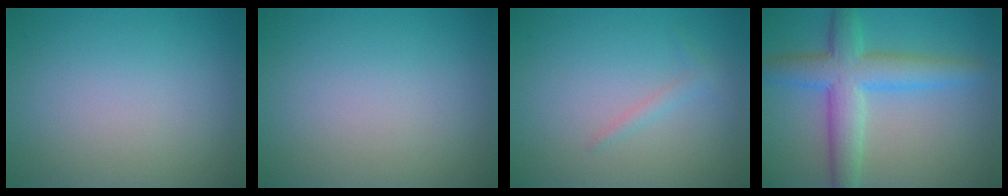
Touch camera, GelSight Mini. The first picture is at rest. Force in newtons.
{"total": 0.0}
{"total": 1.0, "press": 1.0, "slide": 0.1}
{"total": 6.3, "press": 6.3, "slide": 0.1}